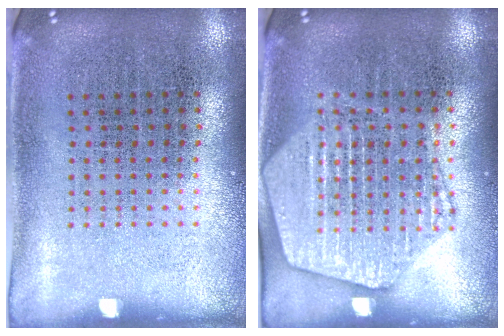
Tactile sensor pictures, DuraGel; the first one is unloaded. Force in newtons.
{"total": 2.0, "press": 2.0, "slide": 0.2}